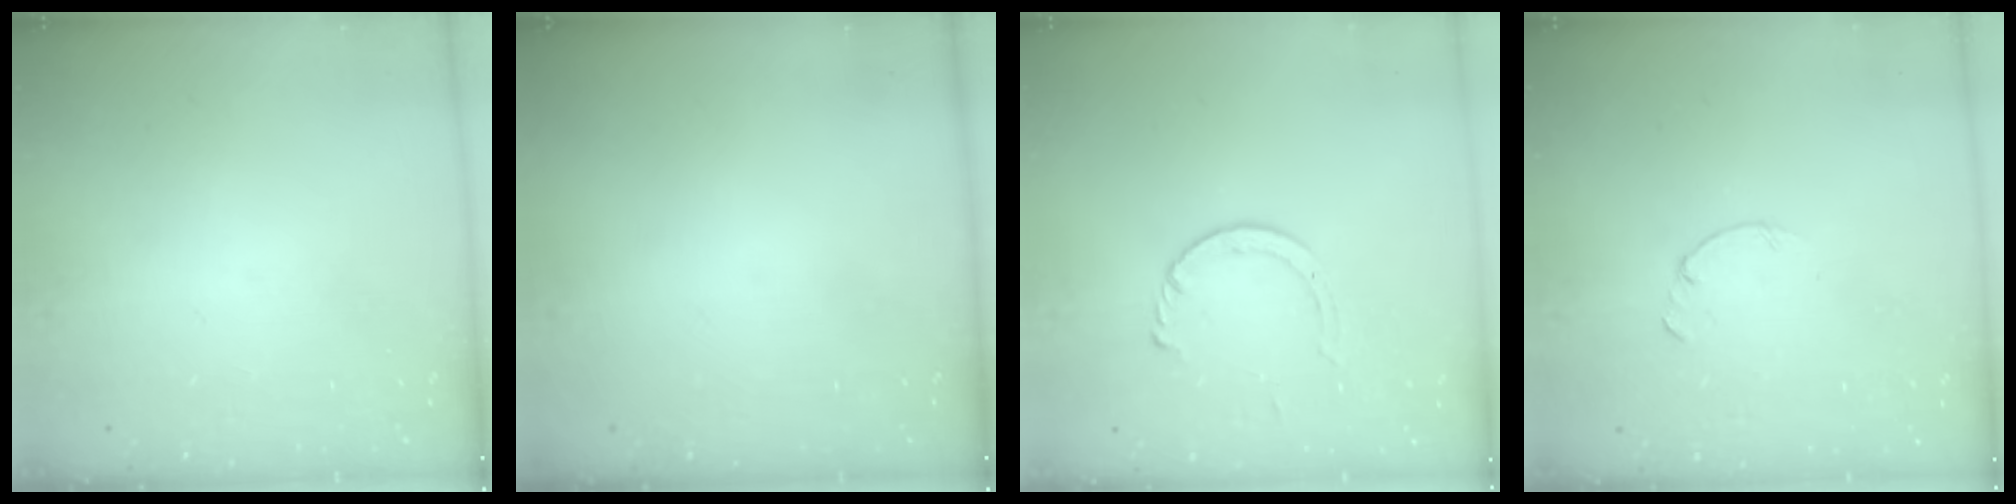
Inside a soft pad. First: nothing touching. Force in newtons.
{"total": 0.0}
{"total": 3.9, "press": 3.9, "slide": 0.4}
{"total": 0.0}